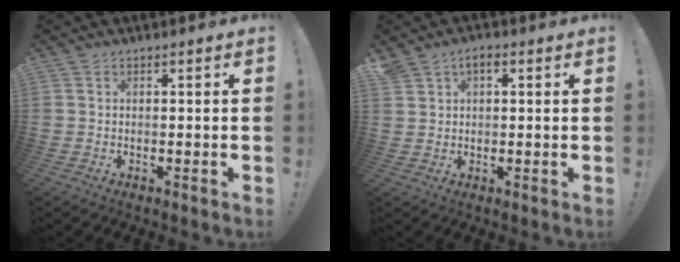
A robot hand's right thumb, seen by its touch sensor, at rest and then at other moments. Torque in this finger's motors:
{"motor_torque": [0.01, 0.03, 0.35, 0.23, 0.06]}